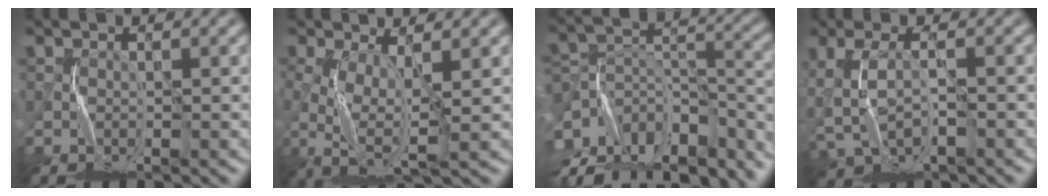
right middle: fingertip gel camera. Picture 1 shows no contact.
{"total": 4.3, "force": [-0.7, 1.5, 4.0], "torque": [-0.092, -0.006, -0.012]}
{"total": 11.3, "force": [-8.5, 4.9, 5.7], "torque": [-0.104, 0.025, -0.115]}
{"total": 3.0, "force": [-0.2, 1.8, 2.4], "torque": [-0.068, -0.002, -0.002]}